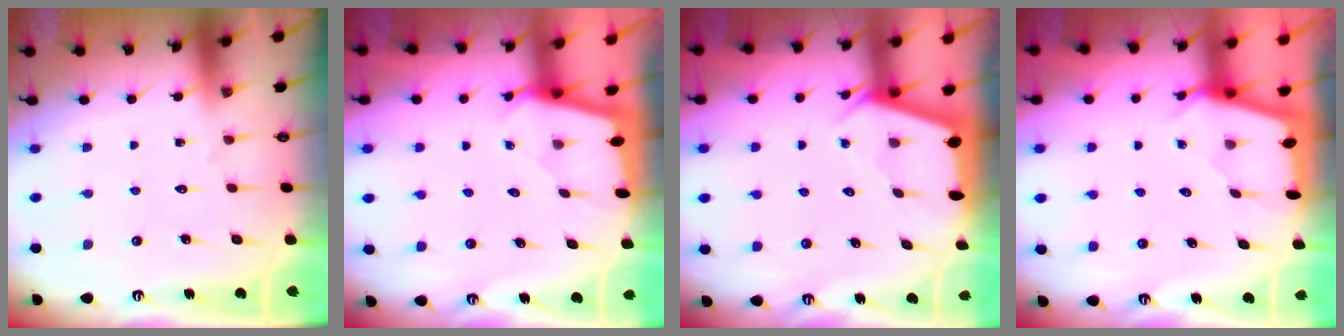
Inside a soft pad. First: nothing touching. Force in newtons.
{"total": 1.8, "press": 1.8, "slide": 0.1}
{"total": 2.4, "press": 2.4, "slide": 0.3}
{"total": 2.2, "press": 2.2, "slide": 0.3}